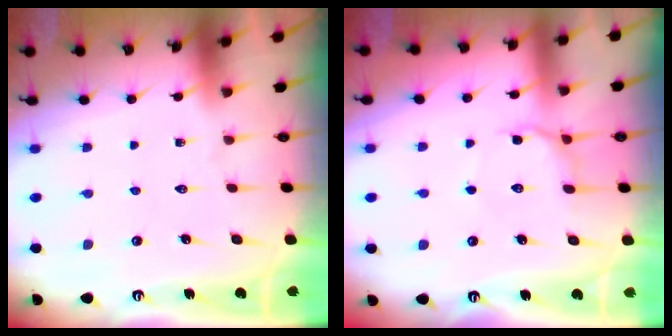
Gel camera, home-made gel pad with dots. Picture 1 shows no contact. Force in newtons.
{"total": 7.0, "press": 6.9, "slide": 1.1}